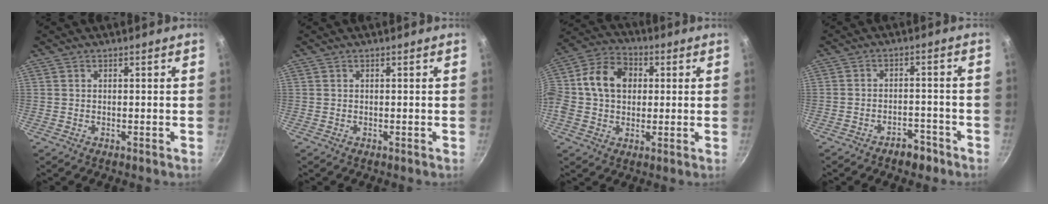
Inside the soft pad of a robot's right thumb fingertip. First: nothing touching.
{"total": 0.0}
{"total": 14.6, "force": [1.8, 11.0, 9.4], "torque": [-0.160, 0.028, 0.008]}
{"total": 4.7, "force": [-3.3, 2.5, 2.2], "torque": [-0.015, 0.037, -0.033]}